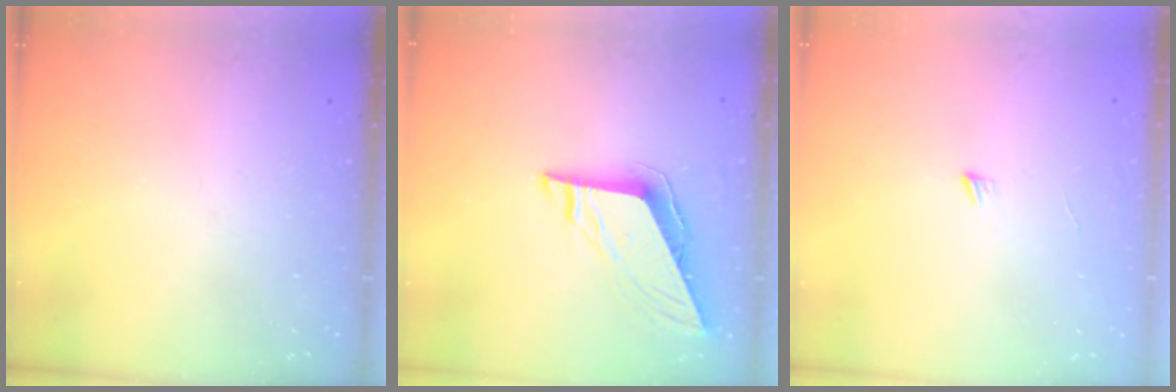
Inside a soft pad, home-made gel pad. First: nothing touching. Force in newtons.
{"total": 8.5, "press": 8.5, "slide": 0.3}
{"total": 3.1, "press": 3.1, "slide": 0.3}